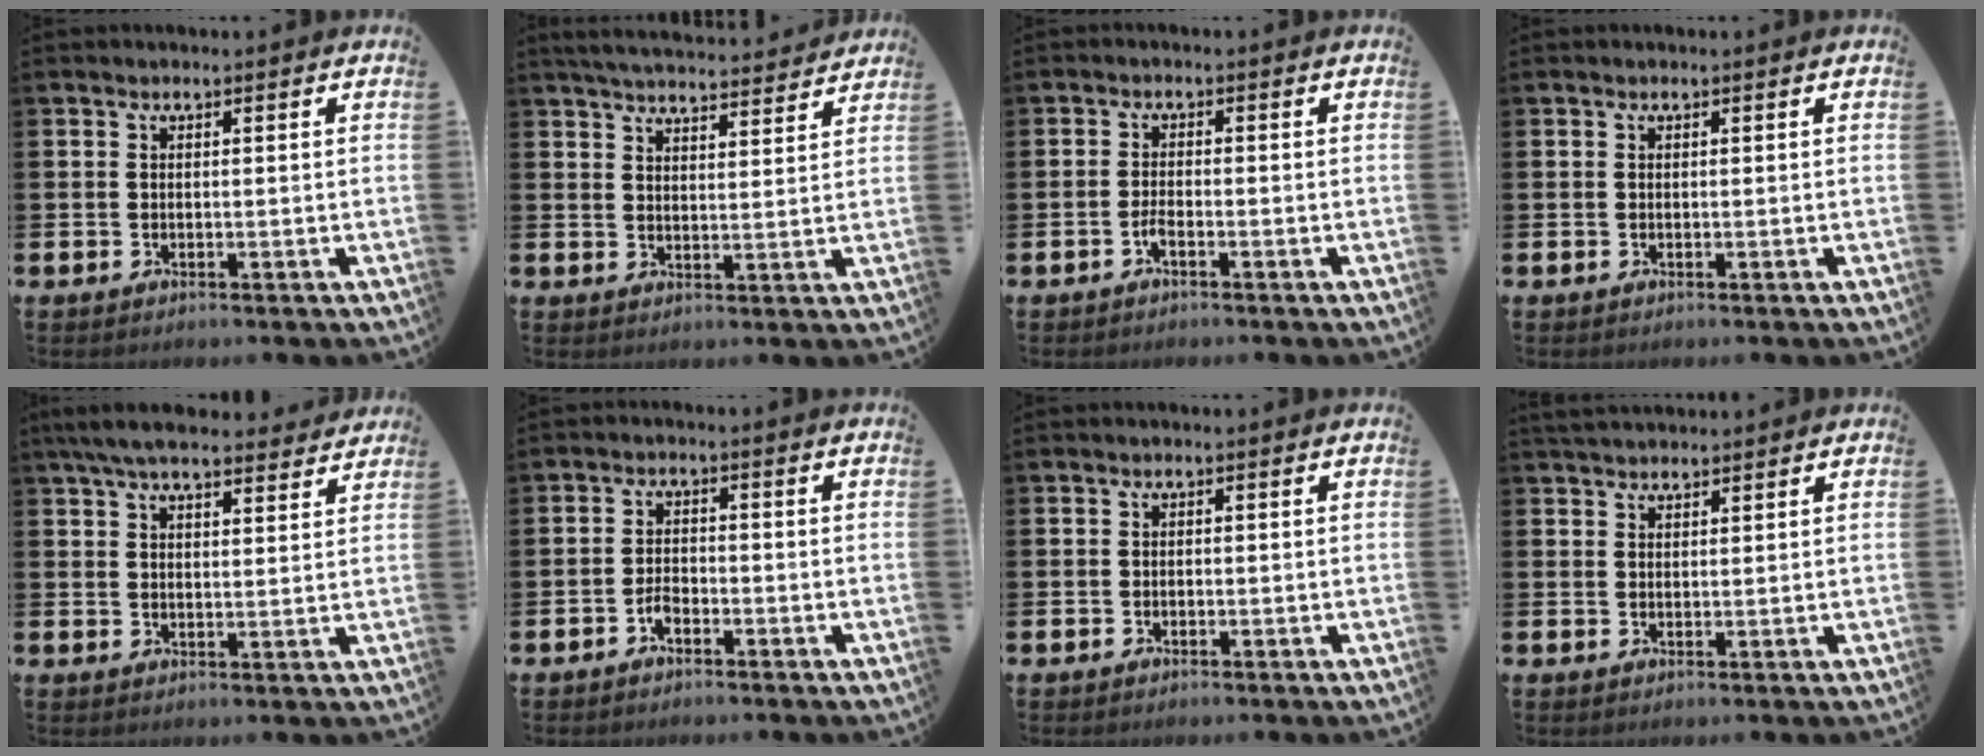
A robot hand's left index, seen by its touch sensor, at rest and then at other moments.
{"total": 5.2, "force": [5.2, 0.5, 0.6], "torque": [-0.021, -0.035, 0.090]}
{"total": 1.5, "force": [-1.0, 0.3, 1.0], "torque": [-0.022, -0.002, -0.019]}
{"total": 0.0}
{"total": 6.6, "force": [6.1, 1.2, 2.2], "torque": [-0.053, -0.023, 0.111]}
{"total": 2.0, "force": [-1.4, 0.9, 1.1], "torque": [-0.024, 0.006, -0.028]}
{"total": 0.5, "force": [-0.3, 0.4, 0.1], "torque": [-0.004, 0.004, -0.009]}
{"total": 2.3, "force": [2.2, 0.6, 0.3], "torque": [0.005, -0.009, 0.038]}